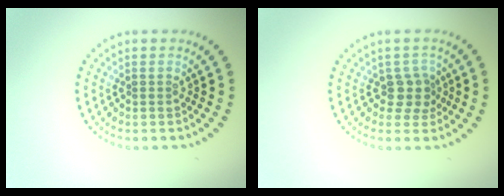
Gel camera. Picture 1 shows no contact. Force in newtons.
{"total": 2.2, "press": 1.7, "slide": 1.3}